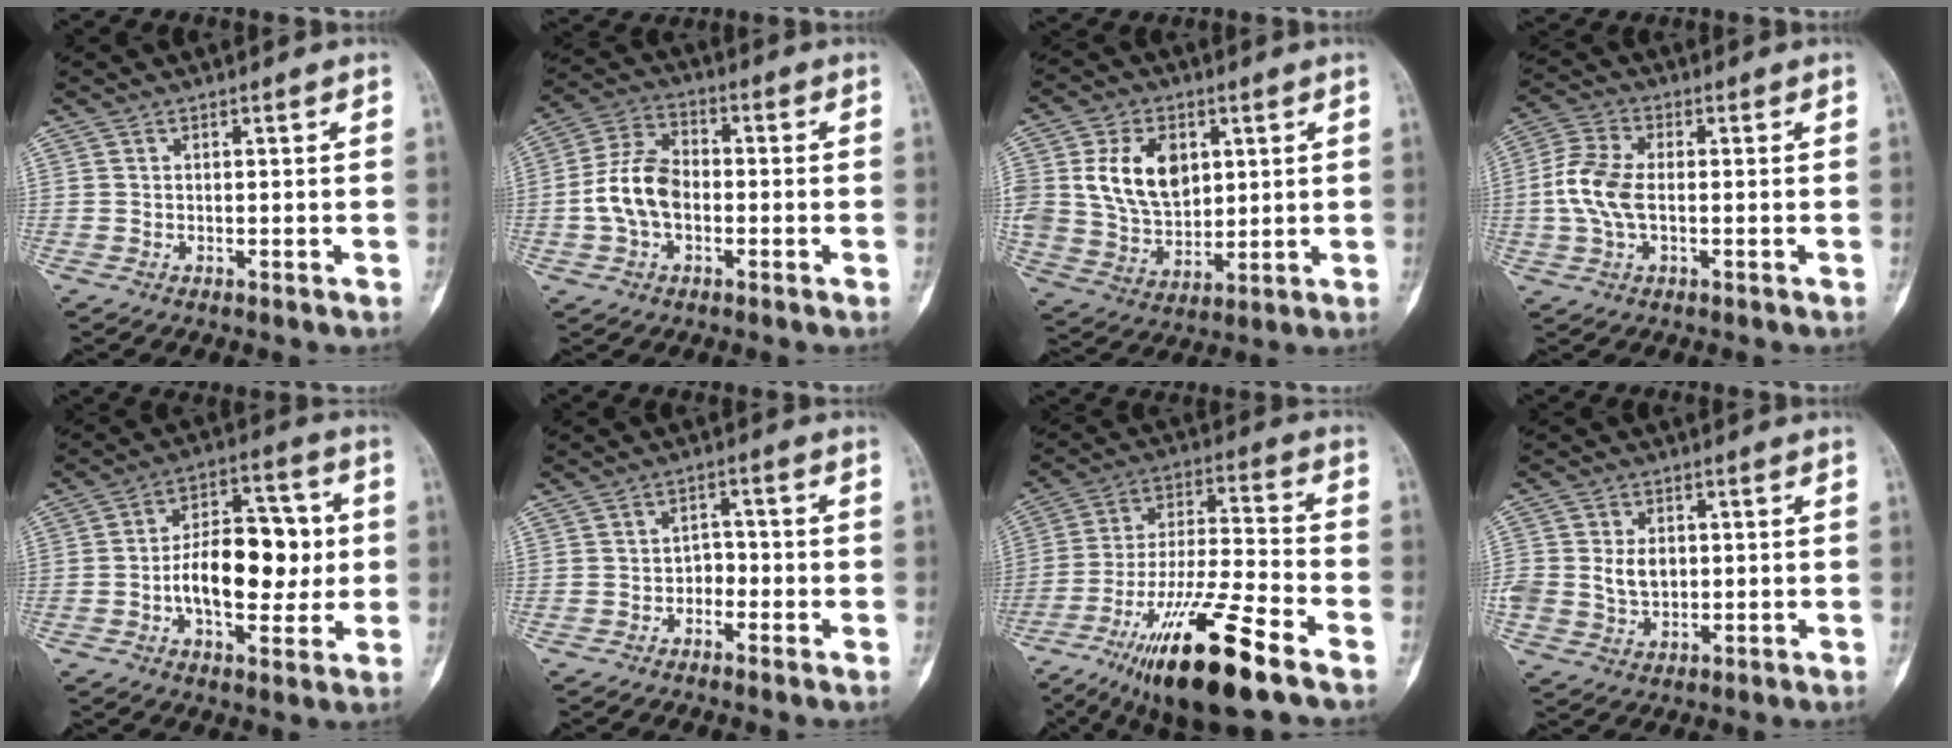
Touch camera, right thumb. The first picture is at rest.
{"total": 10.0, "force": [-1.5, 6.5, 7.5], "torque": [-0.142, 0.029, -0.037]}
{"total": 13.8, "force": [3.7, 9.6, 9.2], "torque": [-0.136, -0.013, 0.078]}
{"total": 8.3, "force": [-0.5, 4.6, 6.9], "torque": [-0.161, 0.016, -0.015]}
{"total": 15.6, "force": [-0.8, 8.6, 13.0], "torque": [-0.168, 0.027, -0.016]}
{"total": 3.0, "force": [-1.4, 2.2, 1.4], "torque": [0.005, 0.020, -0.030]}
{"total": 20.8, "force": [-12.3, 3.9, 16.2], "torque": [-0.321, 0.044, -0.216]}
{"total": 6.1, "force": [0.4, 4.6, 4.0], "torque": [-0.058, -0.002, 0.014]}